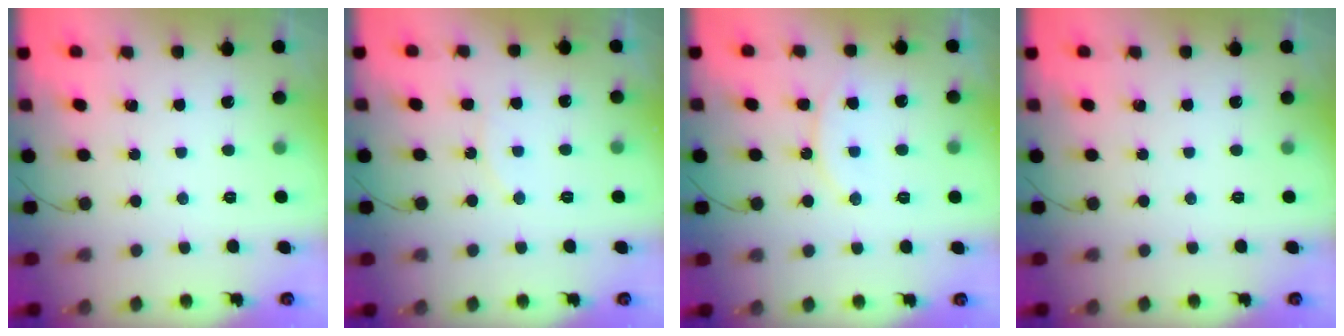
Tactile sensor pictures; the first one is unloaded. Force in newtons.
{"total": 5.5, "press": 5.5, "slide": 0.5}
{"total": 11.8, "press": 11.8, "slide": 0.9}
{"total": 0.0}